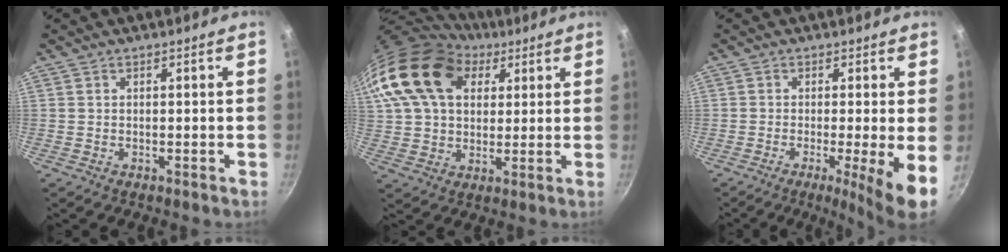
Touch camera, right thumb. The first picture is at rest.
{"total": 22.4, "force": [9.1, 15.4, 13.5], "torque": [-0.250, 0.008, 0.158]}
{"total": 8.3, "force": [-1.7, 0.6, 8.1], "torque": [-0.115, -0.008, -0.025]}